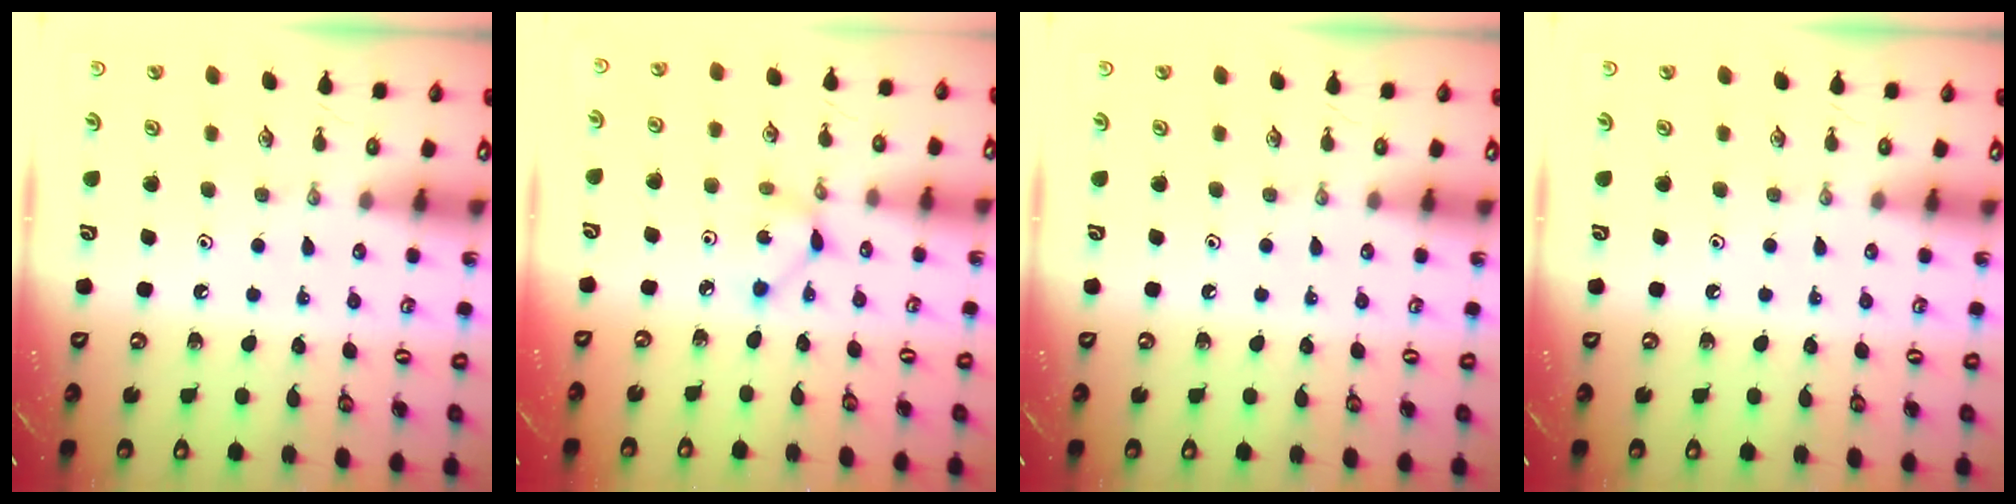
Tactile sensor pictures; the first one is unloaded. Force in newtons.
{"total": 2.4, "press": 2.4, "slide": 0.1}
{"total": 0.0}
{"total": 0.0}